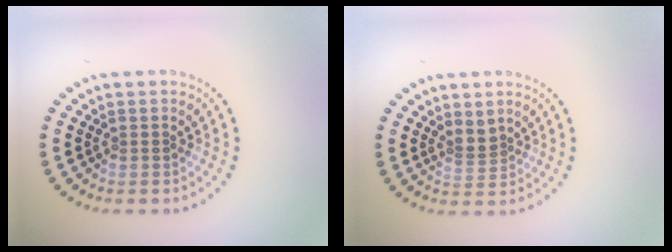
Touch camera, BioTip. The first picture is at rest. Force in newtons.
{"total": 1.5, "press": 1.0, "slide": 1.1}